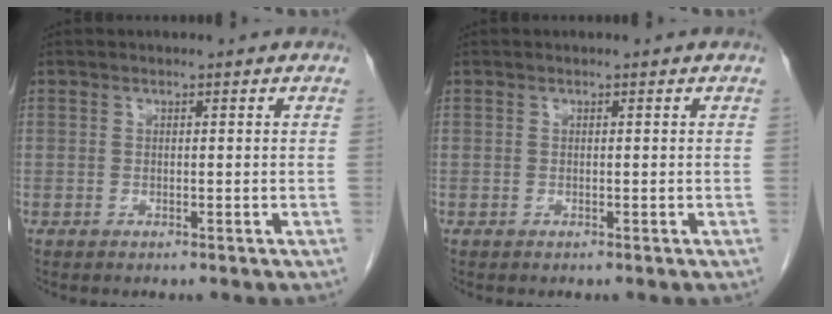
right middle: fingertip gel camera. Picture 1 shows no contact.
{"total": 0.0}